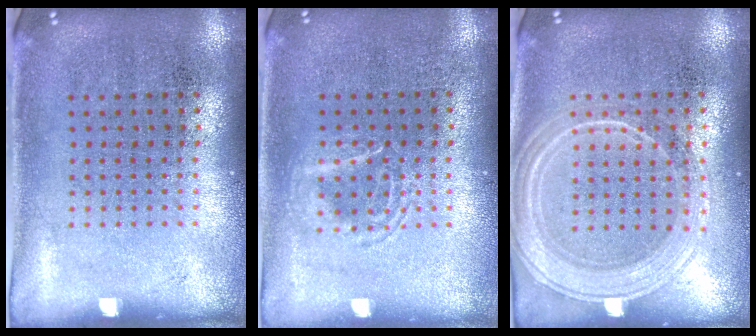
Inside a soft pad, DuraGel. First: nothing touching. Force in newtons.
{"total": 1.6, "press": 1.6, "slide": 0.2}
{"total": 1.8, "press": 1.8, "slide": 0.3}